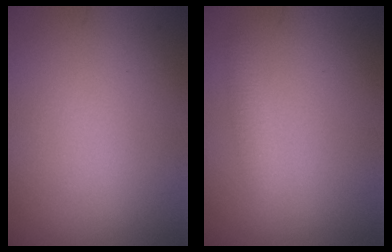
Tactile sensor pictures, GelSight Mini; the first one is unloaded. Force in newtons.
{"total": 1.3, "press": 1.3, "slide": 0.1}